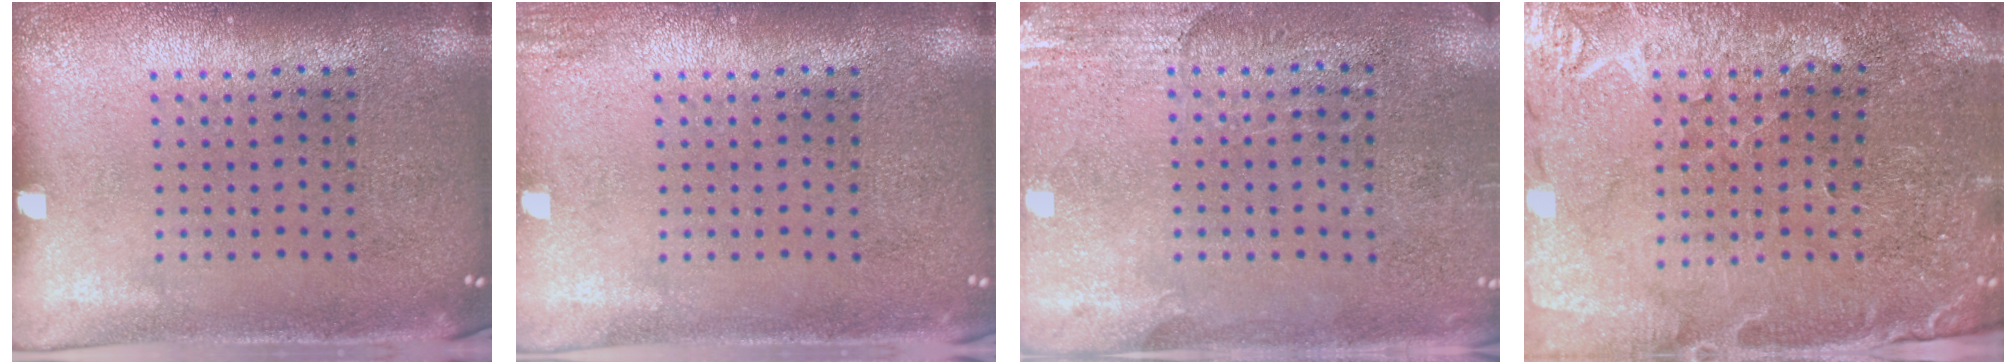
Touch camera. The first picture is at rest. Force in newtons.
{"total": 1.2, "press": 1.2, "slide": 0.3}
{"total": 2.6, "press": 2.3, "slide": 1.2}
{"total": 1.0, "press": 1.0, "slide": 0.2}